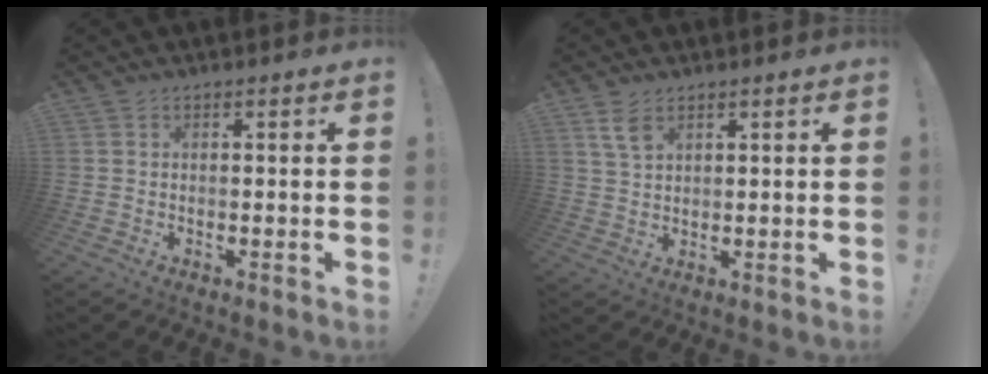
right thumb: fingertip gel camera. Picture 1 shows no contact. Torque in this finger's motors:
{"motor_torque": [-0.28, 0.43, 0.46, 0.32, 0.00]}